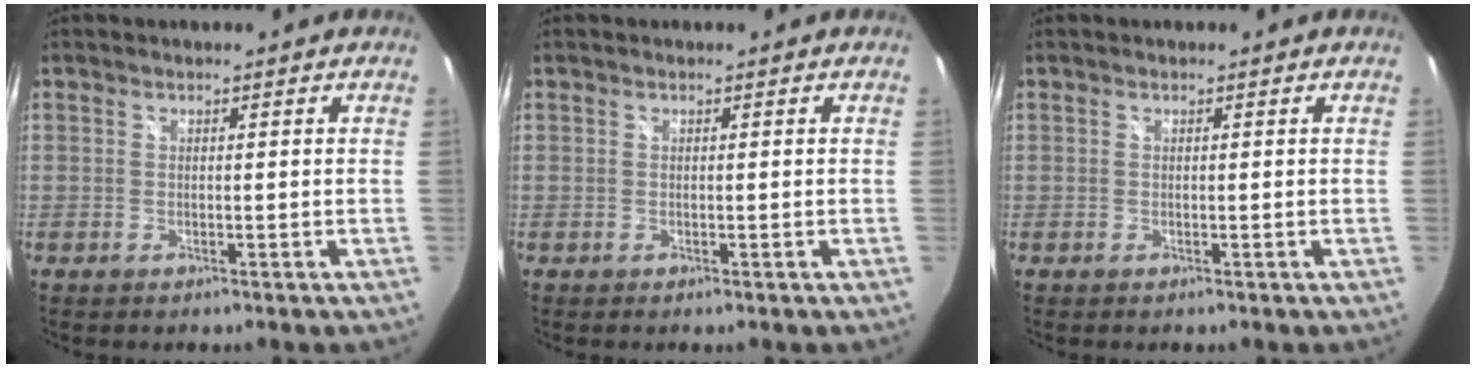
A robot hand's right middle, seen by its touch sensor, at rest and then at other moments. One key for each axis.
{"total": 0.0}
{"total": 0.0}